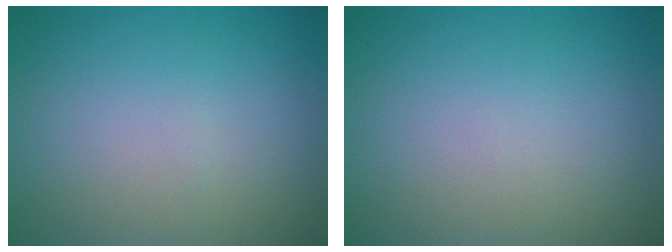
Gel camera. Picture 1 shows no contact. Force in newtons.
{"total": 0.0}